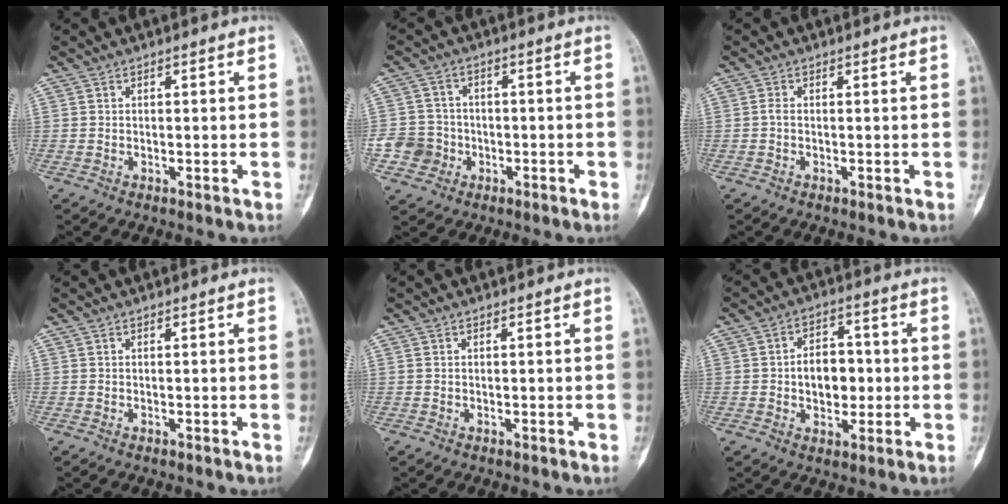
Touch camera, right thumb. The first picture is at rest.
{"total": 6.7, "force": [-2.4, 6.2, 1.1], "torque": [0.006, 0.018, -0.044]}
{"total": 0.8, "force": [-0.2, 0.3, 0.7], "torque": [-0.015, -0.001, -0.006]}
{"total": 0.0}
{"total": 0.0}
{"total": 8.4, "force": [-0.4, 5.8, 6.0], "torque": [-0.059, 0.011, -0.007]}